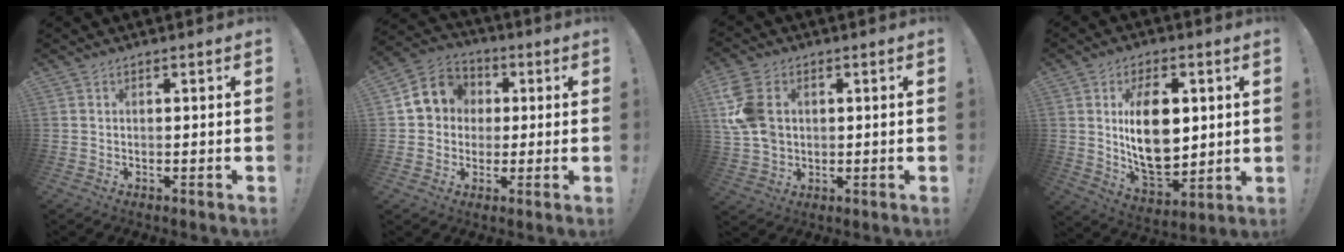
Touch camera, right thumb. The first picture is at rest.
{"total": 10.6, "force": [1.8, 9.6, 4.1], "torque": [-0.051, 0.006, 0.043]}
{"total": 12.3, "force": [2.6, 9.1, 7.8], "torque": [-0.167, 0.007, 0.055]}
{"total": 17.7, "force": [3.0, 11.0, 13.6], "torque": [-0.237, -0.014, 0.052]}